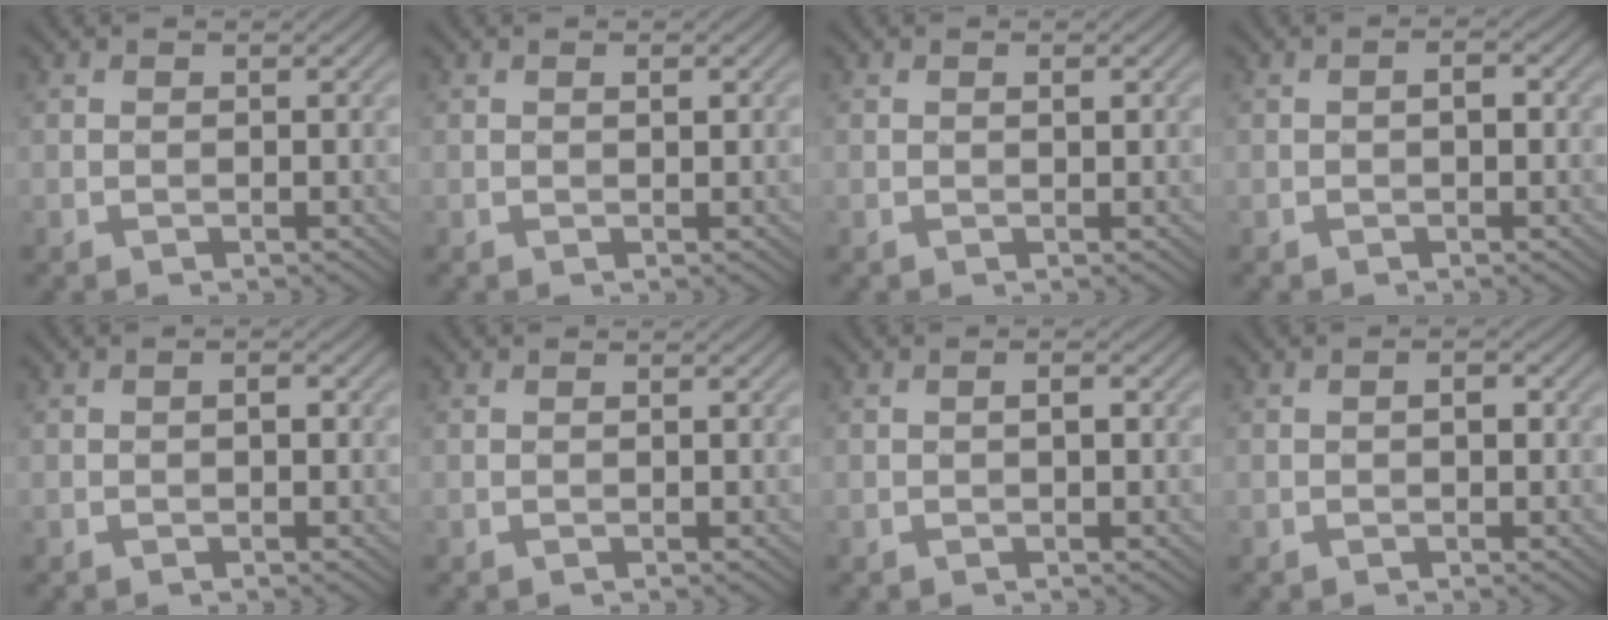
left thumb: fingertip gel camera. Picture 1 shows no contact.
{"total": 0.7, "force": [0.2, 0.2, 0.6], "torque": [-0.008, -0.001, 0.003]}
{"total": 0.6, "force": [0.2, 0.2, 0.5], "torque": [-0.007, -0.001, 0.003]}
{"total": 1.3, "force": [-0.1, 0.5, 1.2], "torque": [-0.020, 0.005, -0.004]}
{"total": 1.0, "force": [-0.1, 0.4, 0.9], "torque": [-0.015, 0.003, -0.003]}
{"total": 0.0}
{"total": 1.1, "force": [0.0, 0.3, 1.0], "torque": [-0.018, 0.002, -0.001]}
{"total": 1.4, "force": [0.0, 0.6, 1.2], "torque": [-0.015, 0.003, -0.003]}